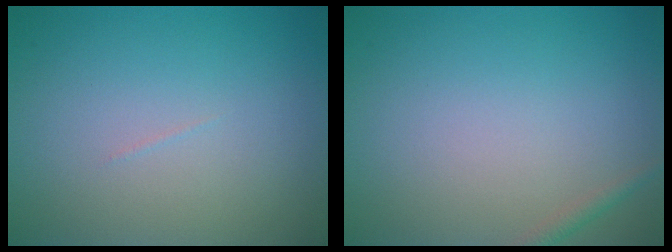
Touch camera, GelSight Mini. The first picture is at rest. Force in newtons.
{"total": 0.8, "press": 0.8, "slide": 0.1}